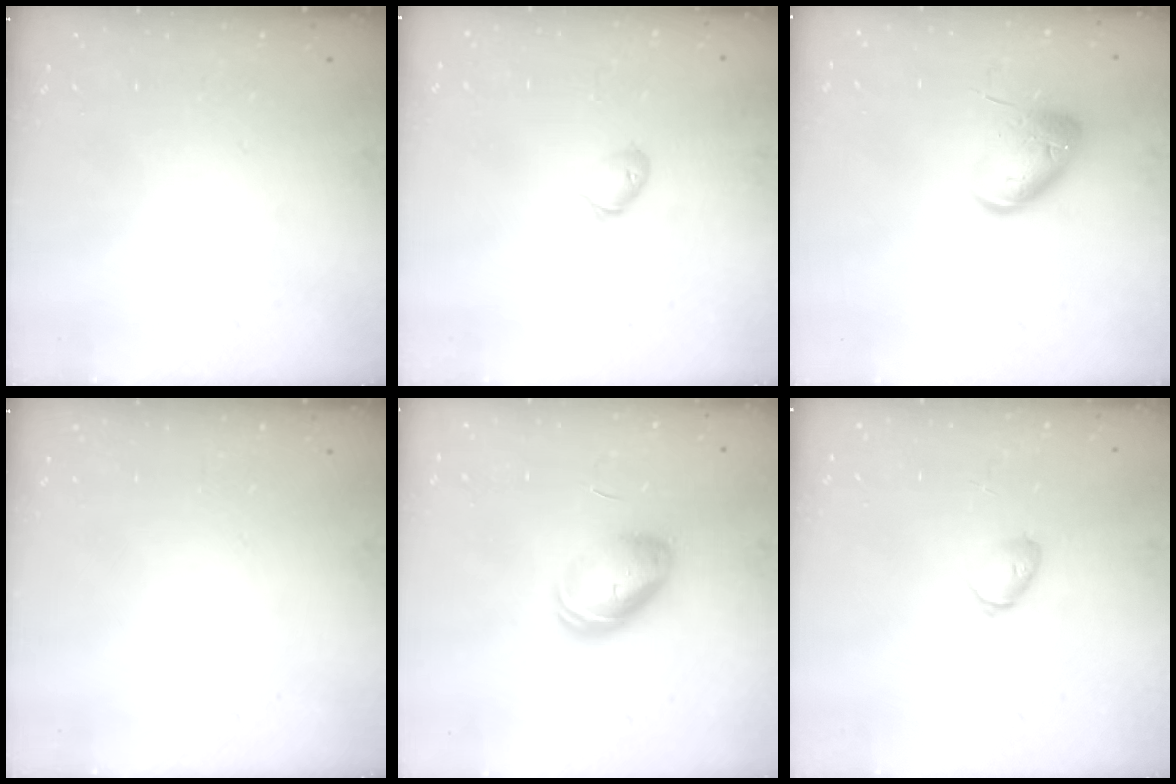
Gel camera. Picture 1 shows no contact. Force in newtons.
{"total": 3.5, "press": 3.4, "slide": 0.8}
{"total": 11.4, "press": 11.3, "slide": 1.8}
{"total": 0.0}
{"total": 8.8, "press": 8.7, "slide": 0.8}
{"total": 5.0, "press": 4.9, "slide": 1.2}